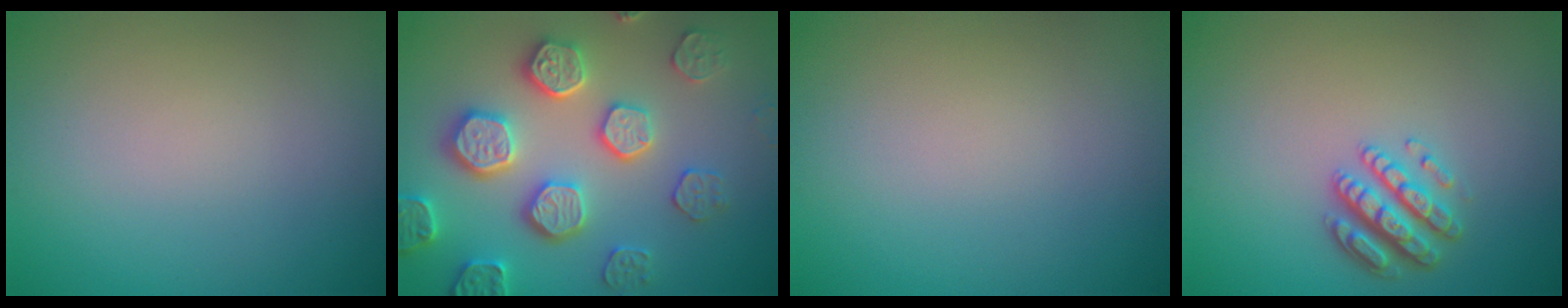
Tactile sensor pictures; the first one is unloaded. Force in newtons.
{"total": 5.3, "press": 5.1, "slide": 1.6}
{"total": 0.0}
{"total": 3.3, "press": 3.0, "slide": 1.4}